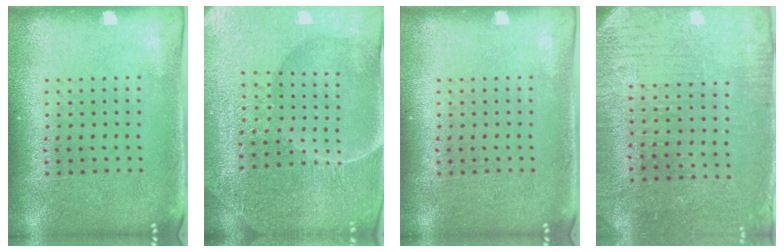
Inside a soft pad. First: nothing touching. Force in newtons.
{"total": 5.3, "press": 4.9, "slide": 1.8}
{"total": 0.0}
{"total": 3.0, "press": 2.8, "slide": 0.8}